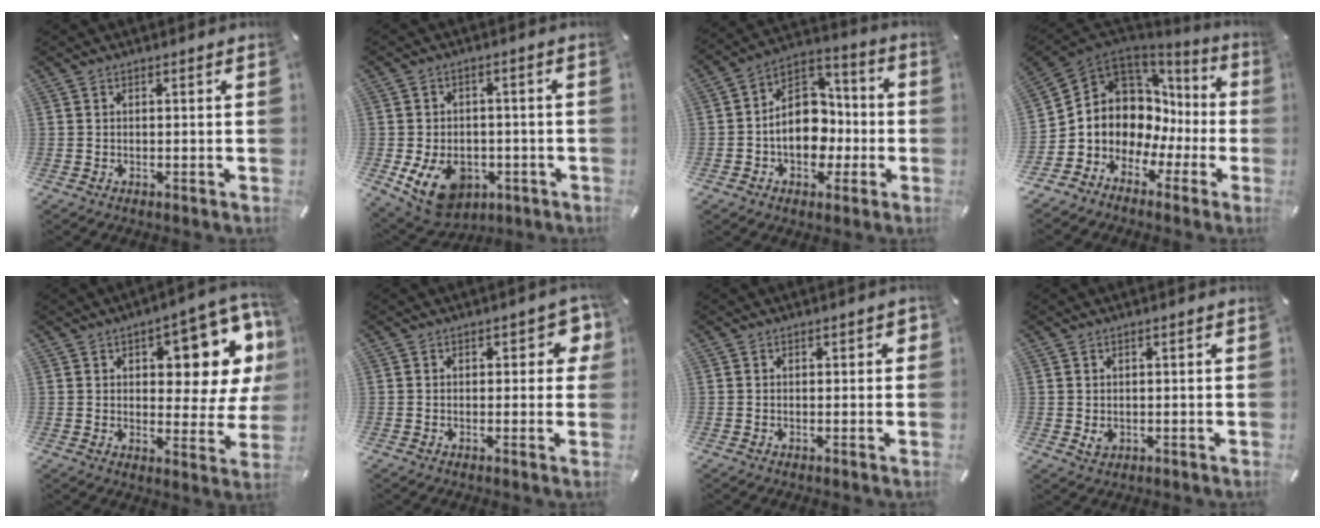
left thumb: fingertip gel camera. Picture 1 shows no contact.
{"total": 11.9, "force": [-4.5, 8.6, 6.8], "torque": [-0.131, 0.022, -0.075]}
{"total": 13.0, "force": [-2.1, 10.4, 7.6], "torque": [-0.137, 0.011, -0.034]}
{"total": 9.1, "force": [2.3, 8.2, 3.4], "torque": [-0.076, -0.060, 0.046]}
{"total": 14.7, "force": [7.4, 6.7, 10.8], "torque": [-0.116, -0.064, 0.117]}
{"total": 5.3, "force": [1.2, 2.9, 4.2], "torque": [-0.044, -0.002, 0.013]}
{"total": 1.1, "force": [-0.2, 0.8, 0.7], "torque": [-0.005, 0.001, -0.008]}
{"total": 2.1, "force": [-0.2, 1.8, 1.1], "torque": [-0.010, 0.000, -0.004]}